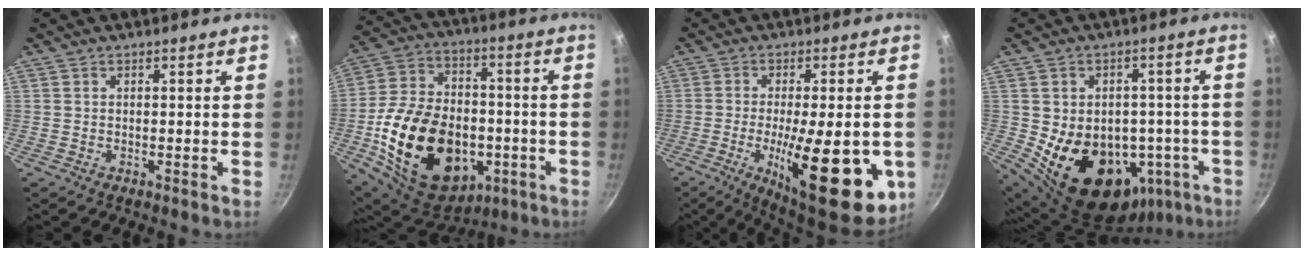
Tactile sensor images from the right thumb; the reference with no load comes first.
{"total": 28.4, "force": [-6.5, 19.0, 20.0], "torque": [-0.333, 0.034, -0.088]}
{"total": 21.5, "force": [-5.6, 7.1, 19.5], "torque": [-0.255, -0.004, -0.069]}
{"total": 21.6, "force": [-5.4, 16.0, 13.4], "torque": [-0.178, 0.019, -0.049]}